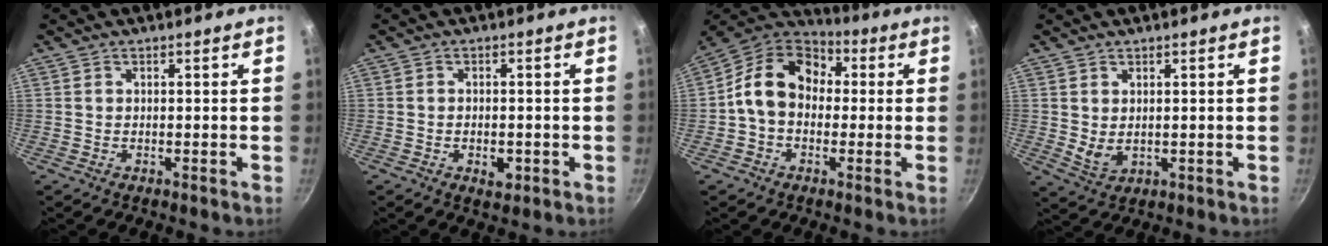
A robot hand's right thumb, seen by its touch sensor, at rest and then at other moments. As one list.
[{"total": 3.3, "force": [-1.1, 2.0, 2.4], "torque": [-0.032, 0.006, -0.014]}, {"total": 13.9, "force": [0.9, 10.7, 8.9], "torque": [-0.120, 0.033, -0.007]}, {"total": 3.4, "force": [0.9, 2.2, 2.5], "torque": [-0.043, -0.015, 0.025]}]